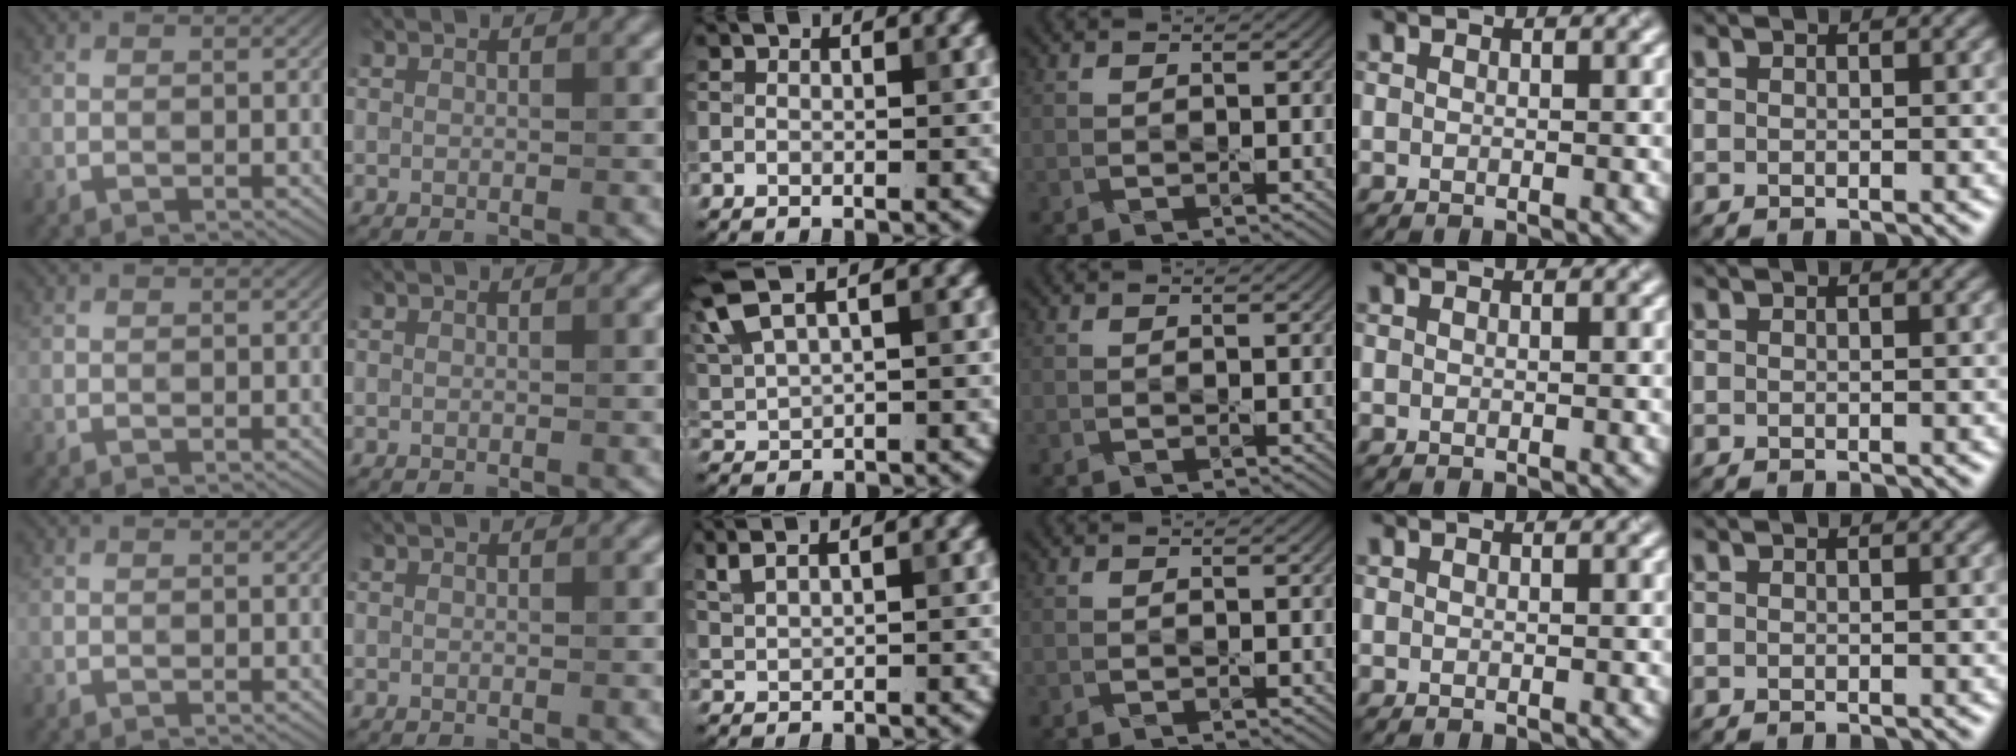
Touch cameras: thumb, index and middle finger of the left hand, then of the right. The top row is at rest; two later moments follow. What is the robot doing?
{"motion": "press", "object": "keyboard"}